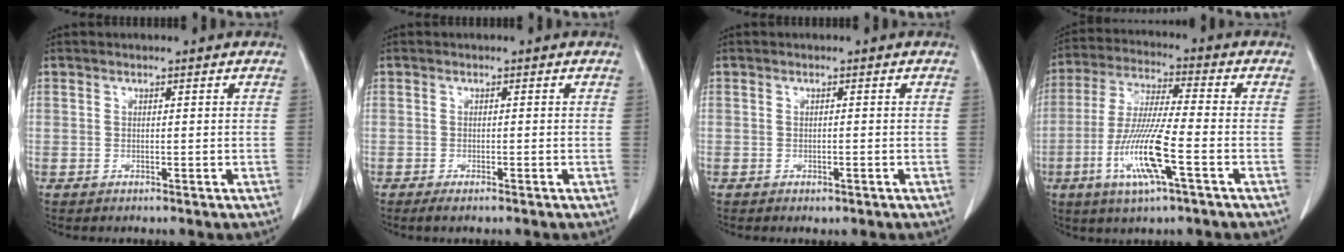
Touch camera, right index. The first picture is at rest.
{"total": 1.3, "force": [-0.9, 0.1, 1.0], "torque": [-0.019, -0.004, -0.017]}
{"total": 0.8, "force": [-0.3, 0.3, 0.6], "torque": [-0.012, -0.002, 0.002]}
{"total": 12.3, "force": [-4.3, 0.6, 11.5], "torque": [-0.237, -0.015, -0.084]}